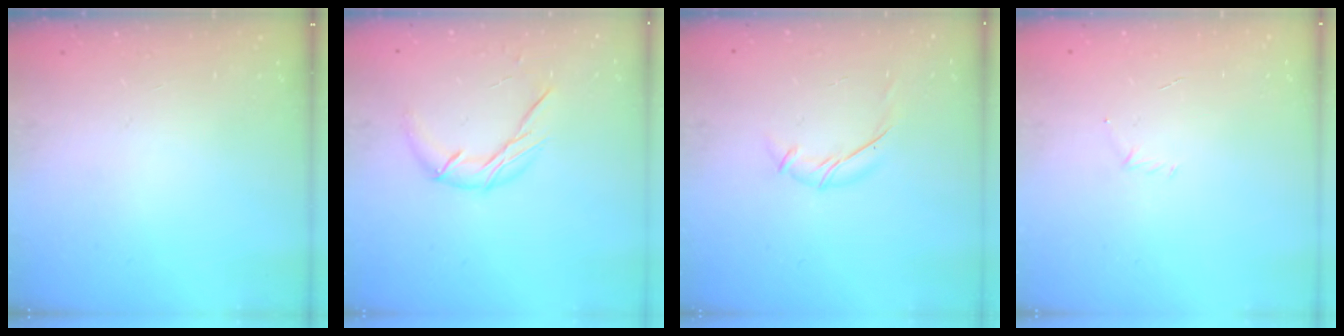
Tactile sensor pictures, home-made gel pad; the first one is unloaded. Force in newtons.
{"total": 8.7, "press": 8.7, "slide": 0.3}
{"total": 7.7, "press": 7.6, "slide": 0.8}
{"total": 2.9, "press": 2.8, "slide": 0.8}